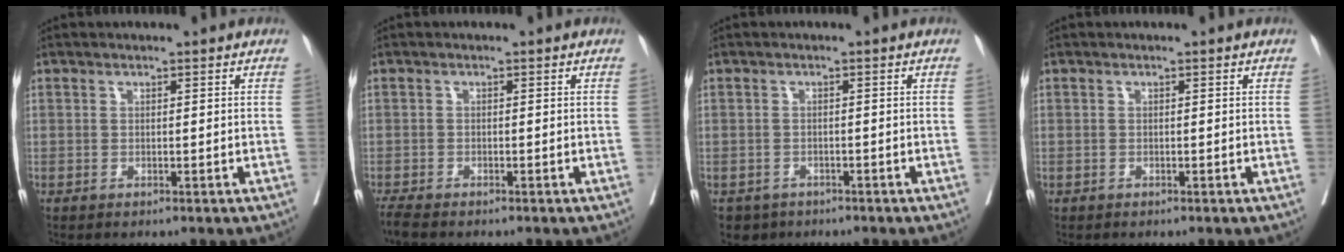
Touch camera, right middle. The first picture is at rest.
{"total": 2.7, "force": [-2.4, 0.2, 1.1], "torque": [-0.029, -0.011, -0.045]}
{"total": 3.5, "force": [-2.6, 2.4, 0.1], "torque": [-0.003, 0.001, -0.042]}
{"total": 0.0}